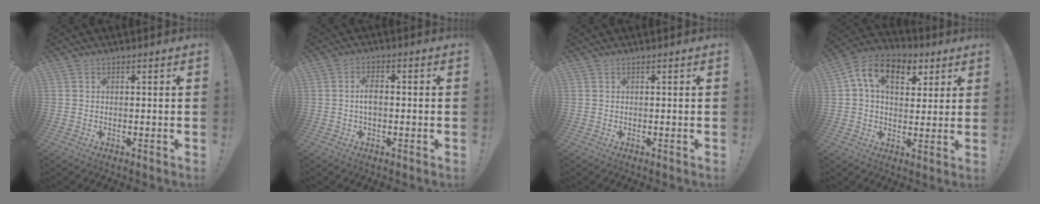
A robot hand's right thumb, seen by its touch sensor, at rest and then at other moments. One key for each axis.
{"total": 4.3, "fx": -0.4, "fy": 2.1, "fz": 3.7, "tx": -0.066, "ty": 0.004, "tz": -0.011}
{"total": 0.0}
{"total": 13.5, "fx": 5.2, "fy": 8.6, "fz": 9.1, "tx": -0.137, "ty": -0.013, "tz": 0.095}